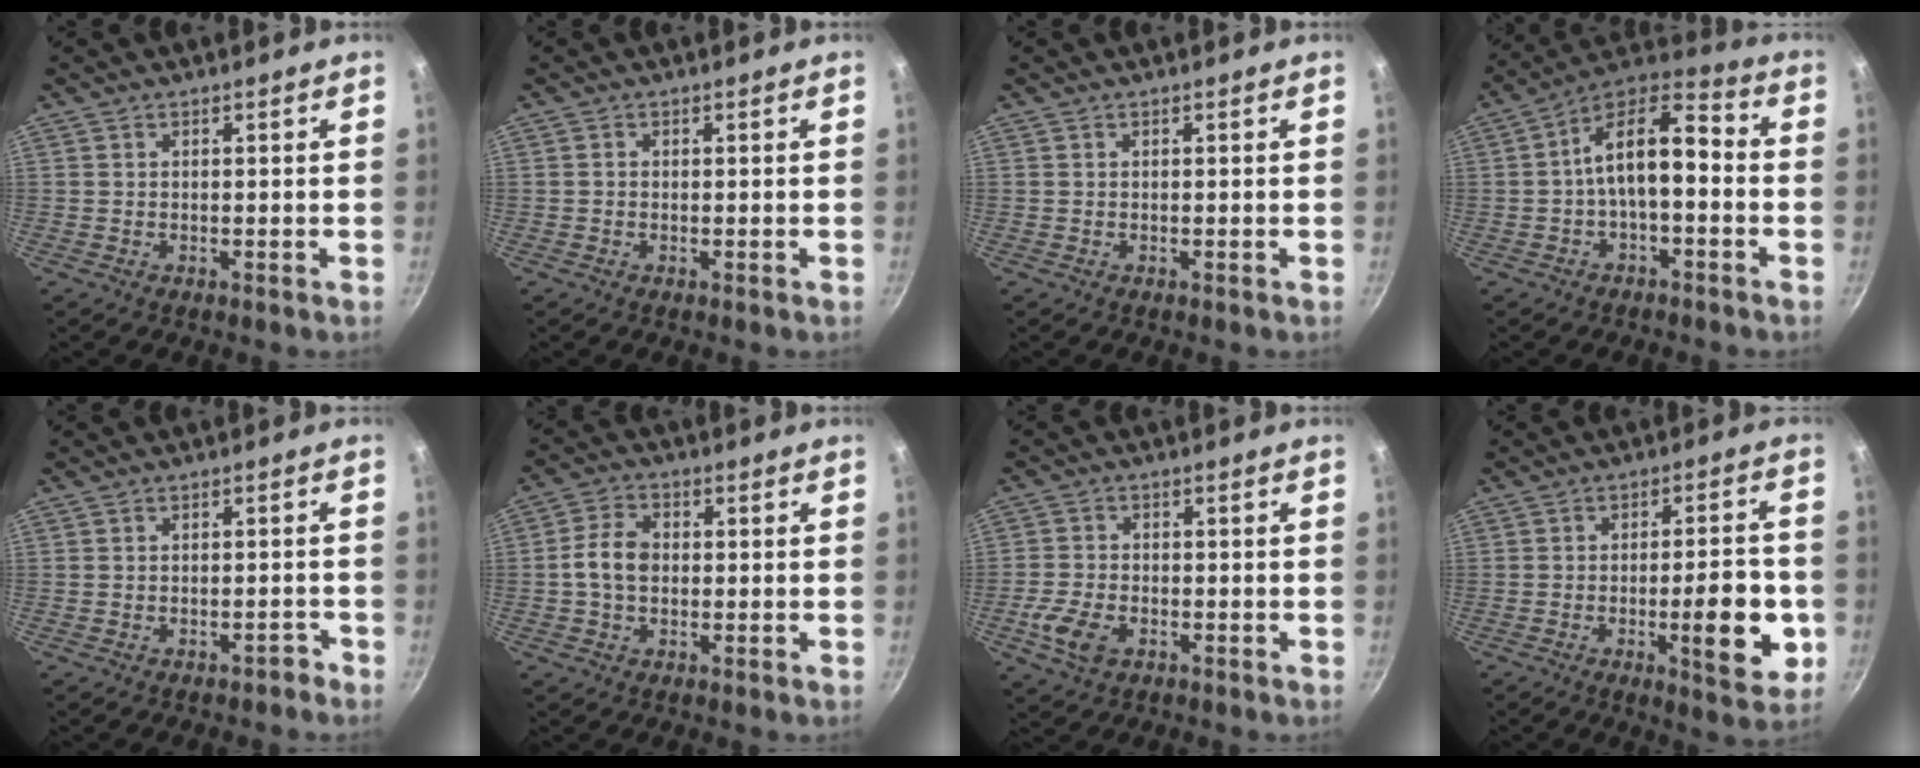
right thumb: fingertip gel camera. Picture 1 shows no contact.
{"total": 0.0}
{"total": 0.0}
{"total": 12.0, "force": [-1.5, 5.8, 10.4], "torque": [-0.169, 0.052, -0.036]}
{"total": 1.9, "force": [-1.5, 1.0, 0.8], "torque": [0.004, 0.030, -0.005]}
{"total": 6.4, "force": [-0.2, 4.5, 4.6], "torque": [-0.080, 0.020, -0.012]}
{"total": 6.7, "force": [-2.6, 4.2, 4.5], "torque": [-0.093, 0.011, -0.051]}
{"total": 12.9, "force": [-3.3, 4.0, 11.8], "torque": [-0.142, 0.012, -0.043]}